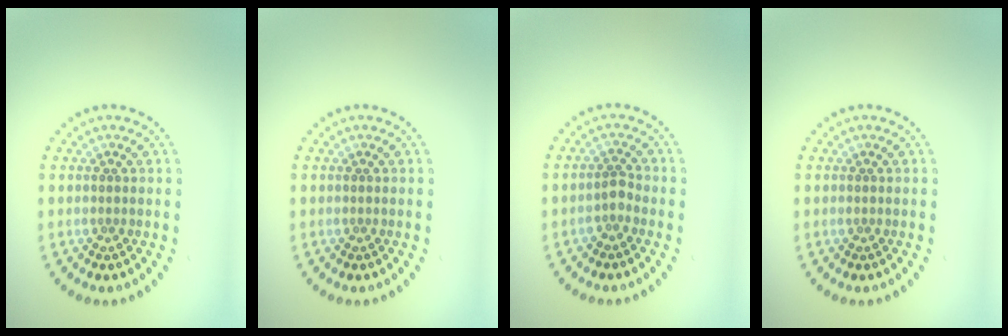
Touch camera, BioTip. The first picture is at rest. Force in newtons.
{"total": 0.0}
{"total": 1.3, "press": 1.1, "slide": 0.8}
{"total": 0.0}